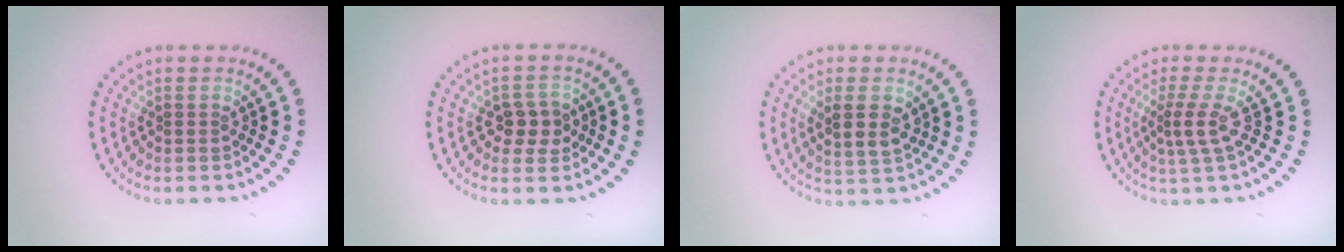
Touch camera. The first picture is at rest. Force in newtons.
{"total": 2.5, "press": 2.5, "slide": 0.6}
{"total": 2.8, "press": 2.7, "slide": 0.8}
{"total": 2.5, "press": 1.7, "slide": 1.8}